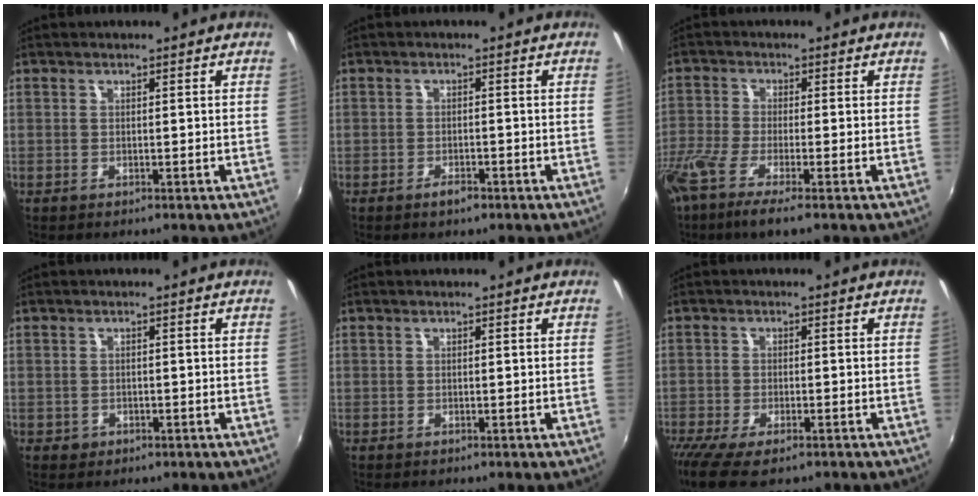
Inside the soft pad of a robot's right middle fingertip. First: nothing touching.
{"total": 1.9, "force": [-1.4, 0.8, 1.1], "torque": [-0.023, -0.001, -0.024]}
{"total": 7.9, "force": [-5.3, 0.8, 5.8], "torque": [-0.136, -0.031, -0.108]}
{"total": 1.6, "force": [-0.6, 1.4, 0.6], "torque": [-0.013, -0.002, -0.007]}
{"total": 0.0}
{"total": 10.0, "force": [-7.1, 3.2, 6.3], "torque": [-0.151, -0.045, -0.124]}